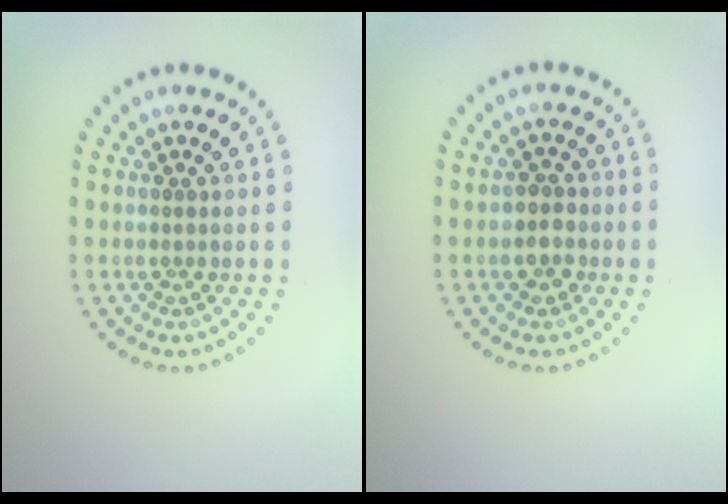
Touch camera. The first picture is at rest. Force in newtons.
{"total": 2.0, "press": 1.9, "slide": 0.7}